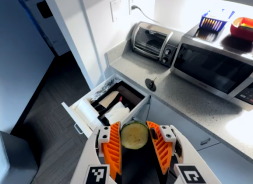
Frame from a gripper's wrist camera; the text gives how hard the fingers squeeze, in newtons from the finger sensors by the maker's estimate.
{"total": 10.9, "left": 11.5, "right": 10.3}